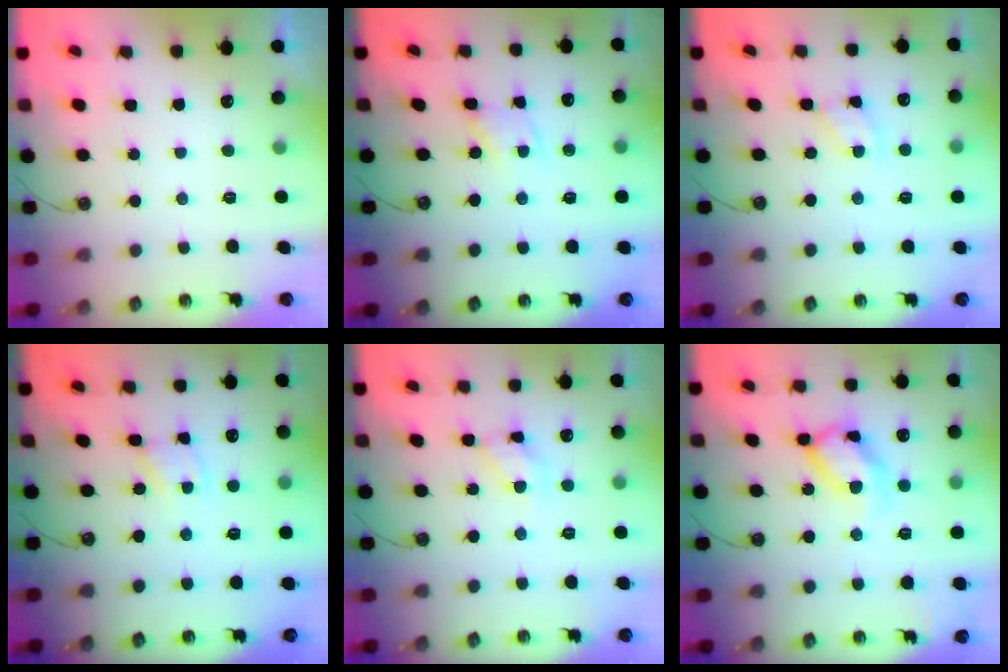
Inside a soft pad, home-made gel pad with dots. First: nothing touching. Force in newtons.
{"total": 2.7, "press": 2.7, "slide": 0.2}
{"total": 4.9, "press": 4.8, "slide": 0.4}
{"total": 1.2, "press": 1.2, "slide": 0.2}
{"total": 10.1, "press": 10.1, "slide": 0.3}
{"total": 14.5, "press": 14.5, "slide": 1.2}